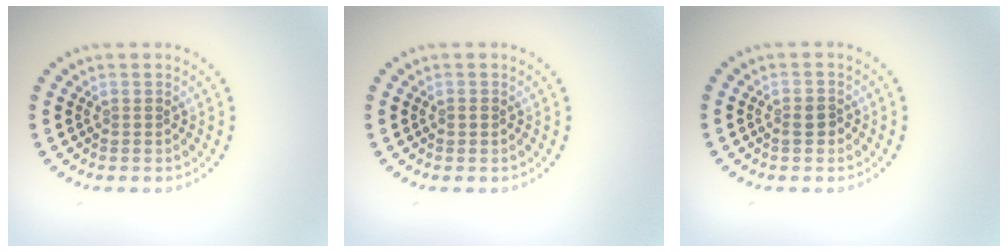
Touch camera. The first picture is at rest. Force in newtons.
{"total": 0.8, "press": 0.8, "slide": 0.2}
{"total": 1.4, "press": 1.4, "slide": 0.3}